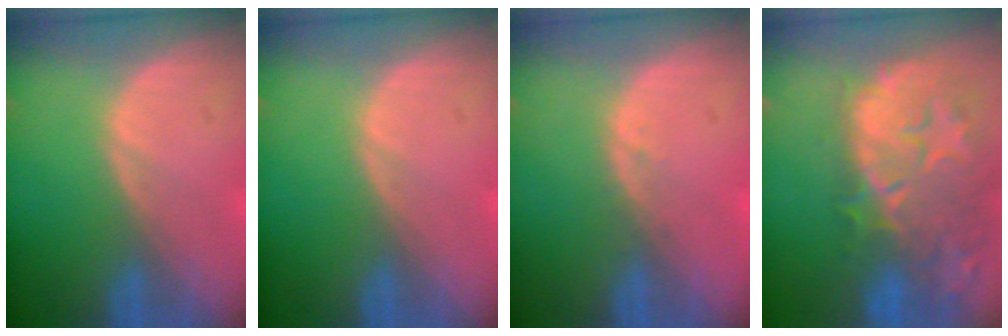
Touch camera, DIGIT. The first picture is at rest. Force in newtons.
{"total": 0.0}
{"total": 1.0, "press": 0.9, "slide": 0.3}
{"total": 14.5, "press": 11.8, "slide": 8.5}